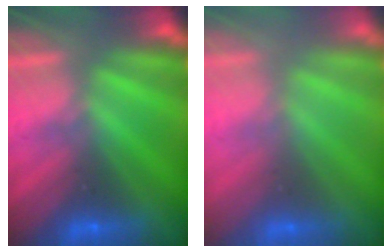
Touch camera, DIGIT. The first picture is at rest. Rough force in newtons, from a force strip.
{"total": 2.7}